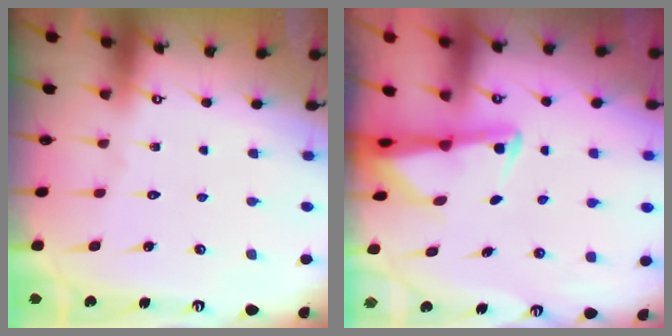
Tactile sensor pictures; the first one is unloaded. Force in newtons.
{"total": 2.4, "press": 2.3, "slide": 0.6}